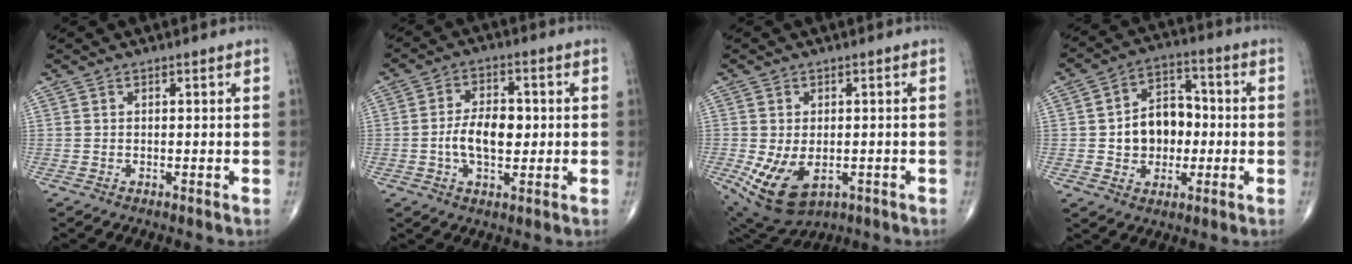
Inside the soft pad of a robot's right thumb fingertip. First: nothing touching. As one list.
[{"total": 8.3, "force": [-0.5, 4.7, 6.8], "torque": [-0.112, 0.010, -0.012]}, {"total": 10.3, "force": [-2.7, 6.3, 7.6], "torque": [-0.135, -0.007, -0.028]}, {"total": 11.0, "force": [-0.7, 8.4, 7.1], "torque": [-0.071, 0.028, -0.014]}]